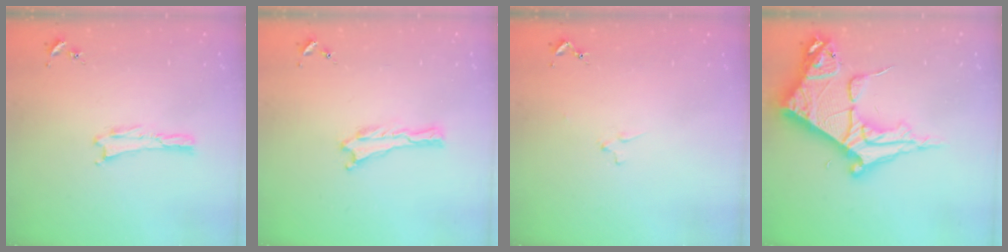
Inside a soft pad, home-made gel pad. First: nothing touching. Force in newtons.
{"total": 0.0}
{"total": 1.1, "press": 1.1, "slide": 0.1}
{"total": 10.6, "press": 10.5, "slide": 1.3}